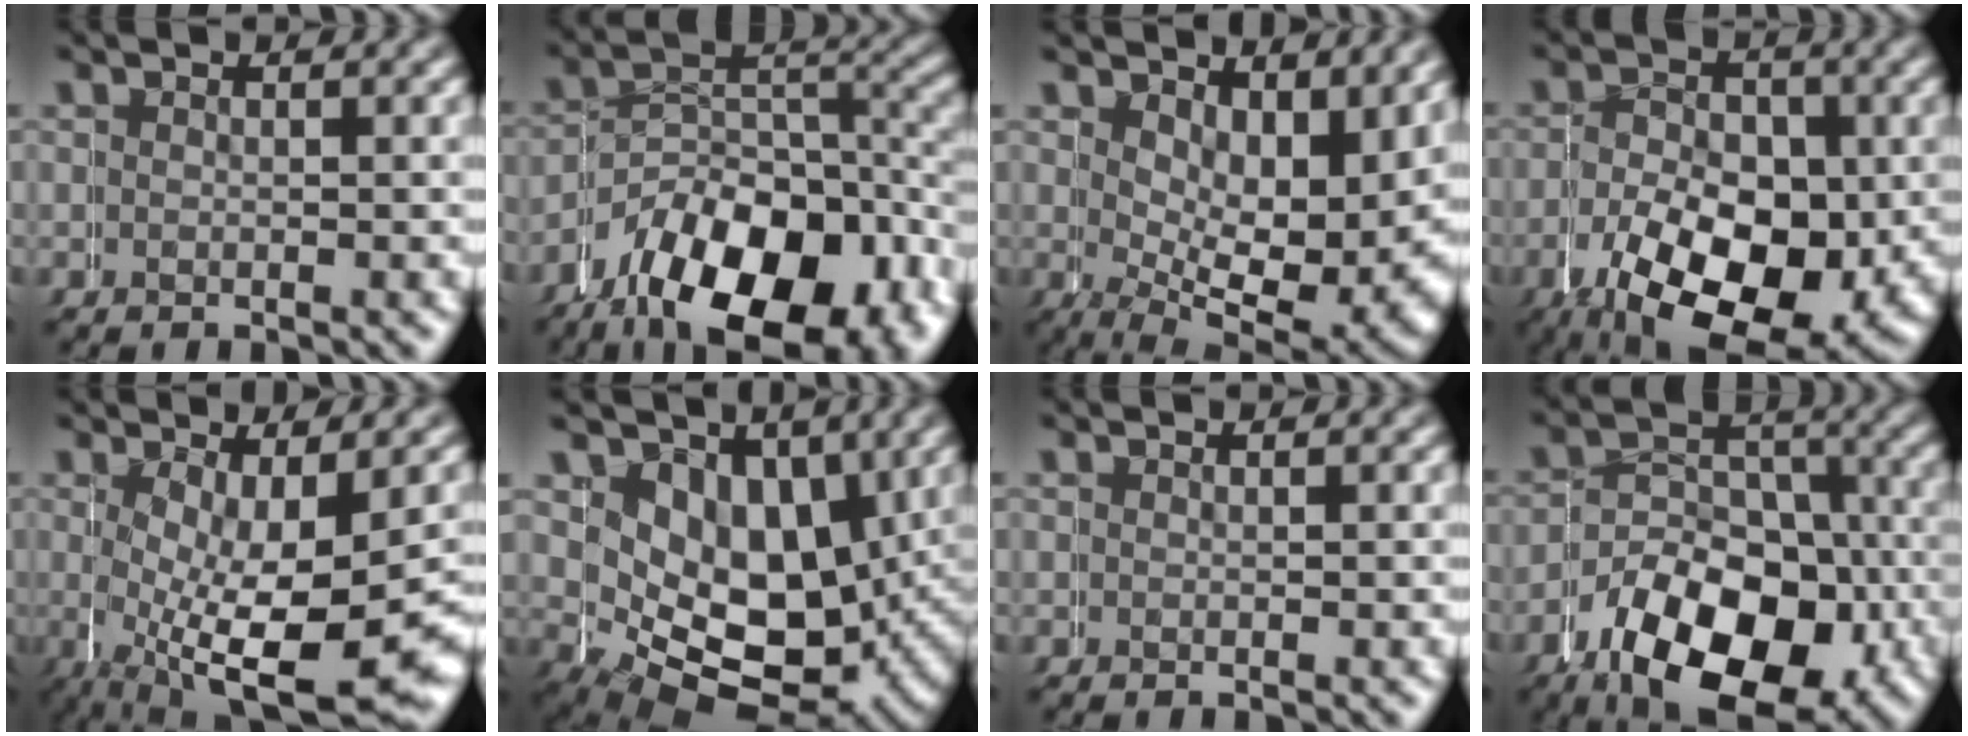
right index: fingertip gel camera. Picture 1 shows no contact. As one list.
[{"total": 13.6, "force": [-6.8, 7.2, 9.3], "torque": [-0.129, -0.044, -0.089]}, {"total": 10.6, "force": [1.4, 5.8, 8.8], "torque": [-0.118, -0.036, 0.036]}, {"total": 11.4, "force": [-3.3, 6.9, 8.4], "torque": [-0.151, -0.056, -0.028]}, {"total": 10.0, "force": [-0.8, 3.9, 9.1], "torque": [-0.151, -0.034, 0.014]}, {"total": 11.7, "force": [-0.2, 9.4, 7.0], "torque": [-0.136, -0.057, 0.016]}, {"total": 0.0}, {"total": 12.4, "force": [-5.7, 7.6, 7.9], "torque": [-0.131, -0.056, -0.068]}]